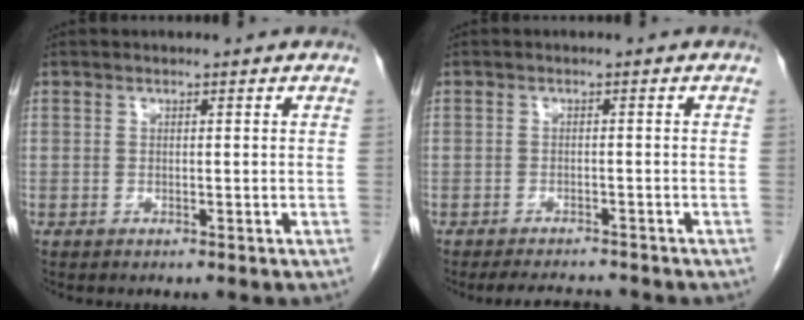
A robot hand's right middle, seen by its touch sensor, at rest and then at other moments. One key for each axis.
{"total": 4.4, "fx": -4.2, "fy": 0.6, "fz": 1.2, "tx": -0.019, "ty": -0.013, "tz": -0.064}